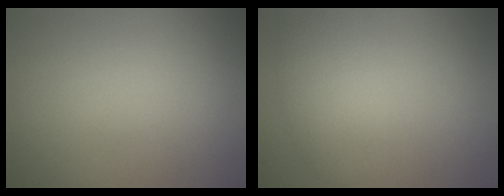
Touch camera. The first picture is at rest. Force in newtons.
{"total": 3.5, "press": 3.5, "slide": 0.2}